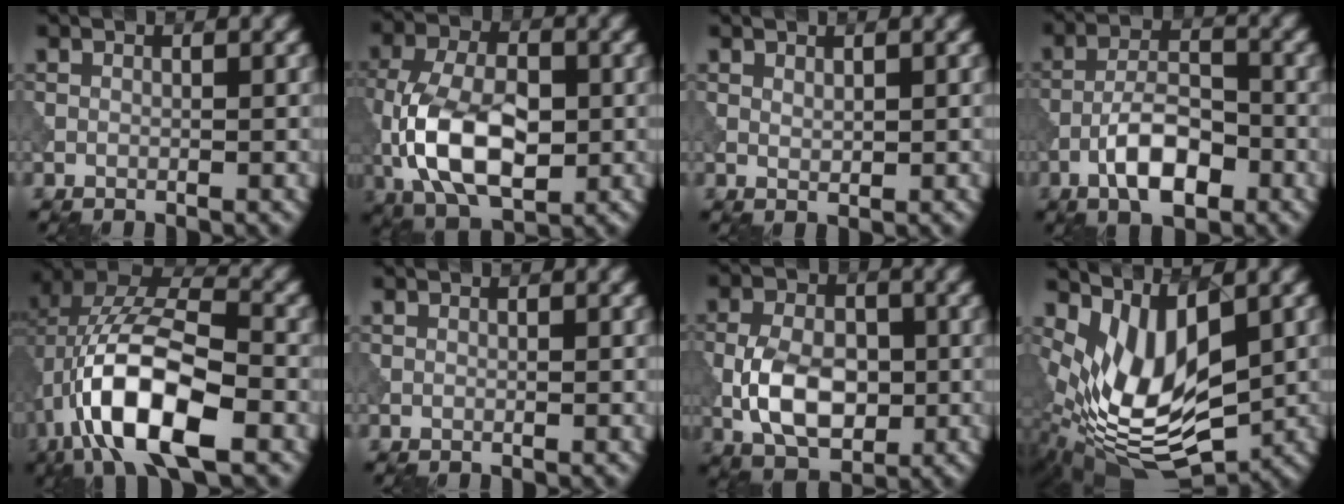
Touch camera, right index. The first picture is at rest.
{"total": 10.4, "force": [-2.1, 5.8, 8.4], "torque": [-0.172, -0.002, -0.046]}
{"total": 0.7, "force": [0.5, 0.3, 0.4], "torque": [-0.011, -0.002, 0.013]}
{"total": 5.9, "force": [-2.8, 2.4, 4.6], "torque": [-0.078, 0.008, -0.054]}
{"total": 12.6, "force": [-4.1, 5.5, 10.5], "torque": [-0.204, 0.009, -0.077]}
{"total": 0.0}
{"total": 6.6, "force": [-1.3, 4.1, 5.1], "torque": [-0.098, -0.001, -0.028]}
{"total": 10.0, "force": [0.8, 5.1, 8.5], "torque": [-0.170, -0.018, 0.018]}